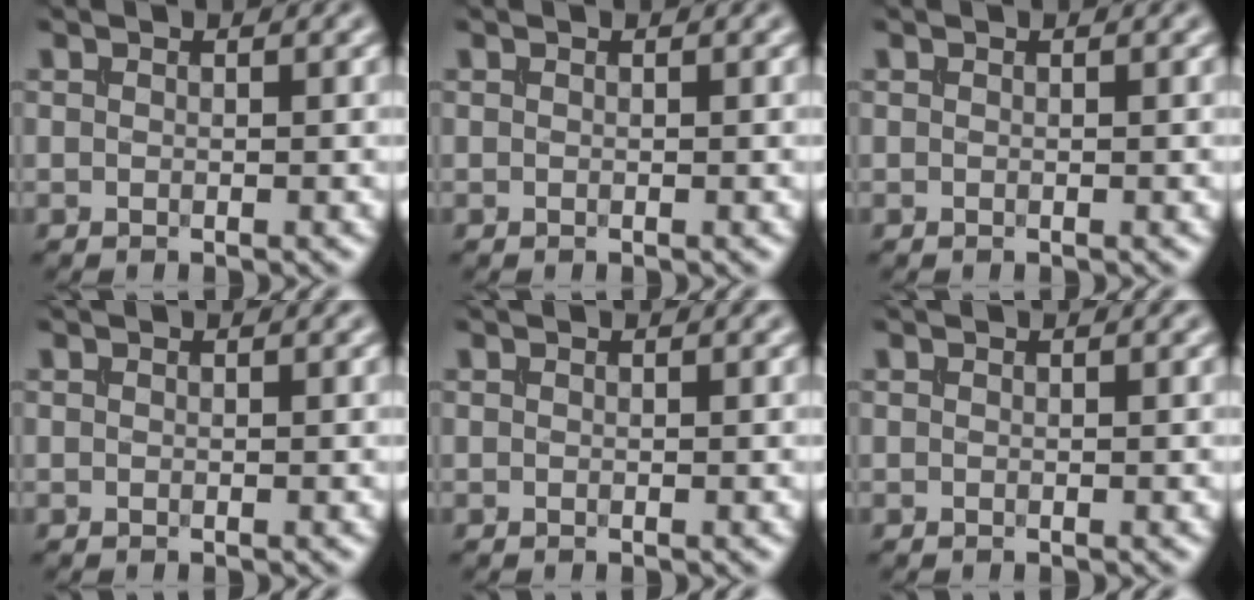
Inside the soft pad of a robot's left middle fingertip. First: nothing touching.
{"total": 0.0}
{"total": 0.0}
{"total": 0.0}
{"total": 0.0}
{"total": 0.0}